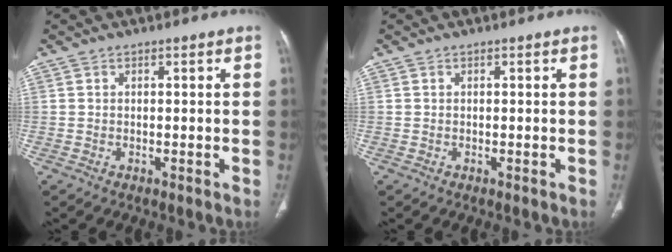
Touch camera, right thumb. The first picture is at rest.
{"total": 0.0}